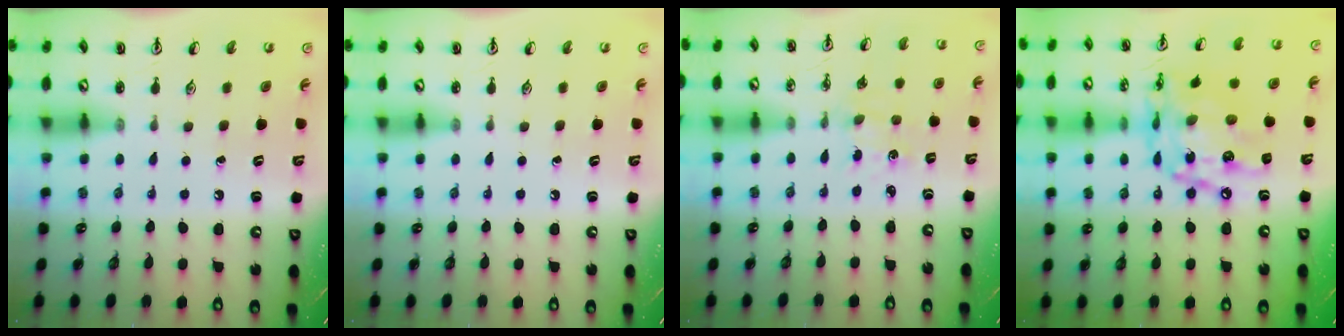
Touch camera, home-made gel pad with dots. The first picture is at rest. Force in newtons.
{"total": 0.0}
{"total": 0.9, "press": 0.9, "slide": 0.2}
{"total": 19.3, "press": 19.2, "slide": 1.5}